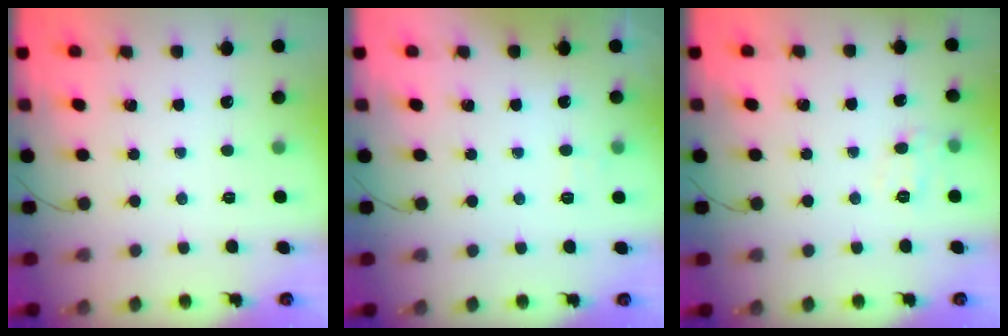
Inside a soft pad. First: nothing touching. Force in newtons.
{"total": 4.7, "press": 4.5, "slide": 1.2}
{"total": 7.3, "press": 7.2, "slide": 1.4}